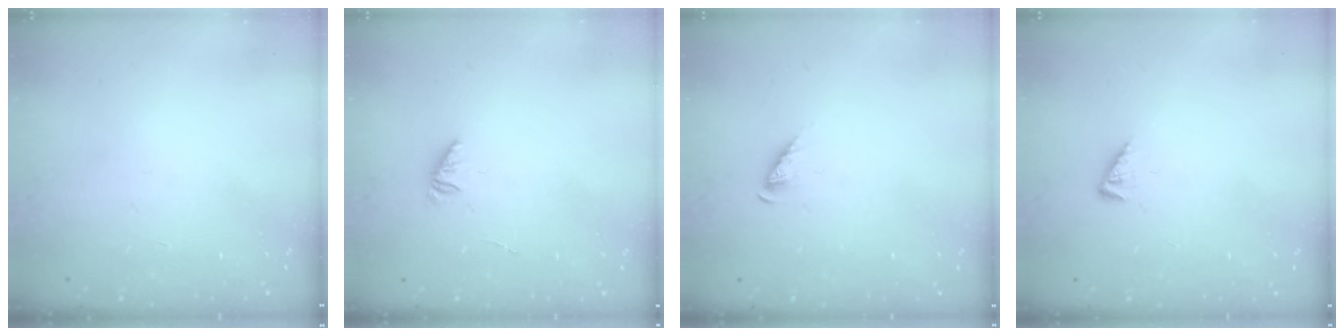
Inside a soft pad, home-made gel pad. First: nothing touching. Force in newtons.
{"total": 1.2, "press": 1.1, "slide": 0.3}
{"total": 2.8, "press": 2.8, "slide": 0.4}
{"total": 1.4, "press": 1.4, "slide": 0.5}